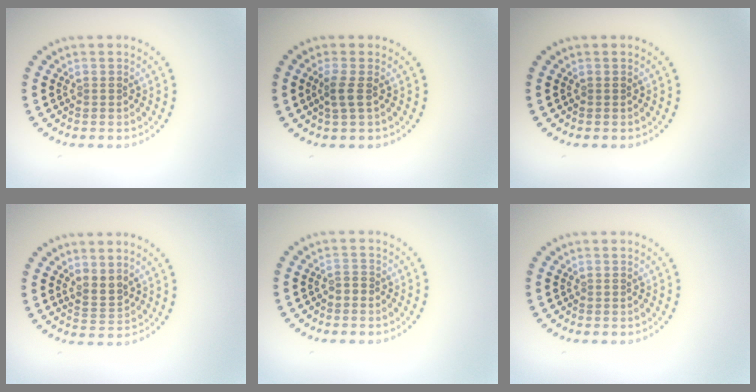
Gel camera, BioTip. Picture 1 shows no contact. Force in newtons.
{"total": 1.5, "press": 1.3, "slide": 0.9}
{"total": 0.0}
{"total": 2.0, "press": 1.4, "slide": 1.4}
{"total": 0.9, "press": 0.8, "slide": 0.5}
{"total": 0.0}